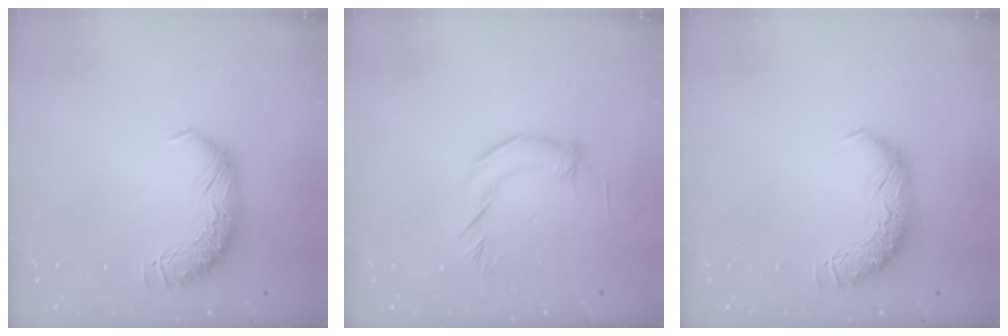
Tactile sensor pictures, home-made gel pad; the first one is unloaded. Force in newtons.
{"total": 2.8, "press": 2.8, "slide": 0.2}
{"total": 0.0}